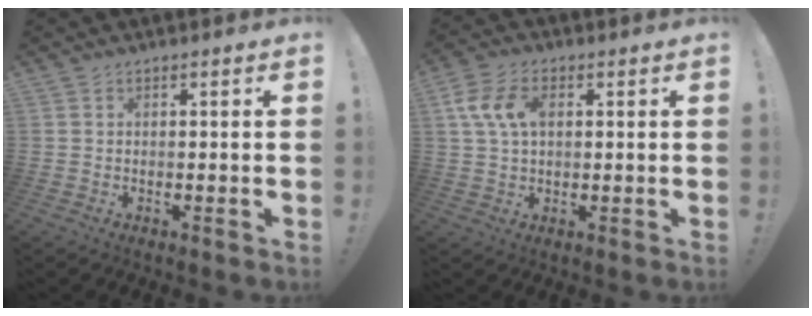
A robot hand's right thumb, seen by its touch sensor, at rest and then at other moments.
{"total": 9.2, "force": [2.1, 5.8, 6.8], "torque": [-0.138, 0.014, 0.041]}